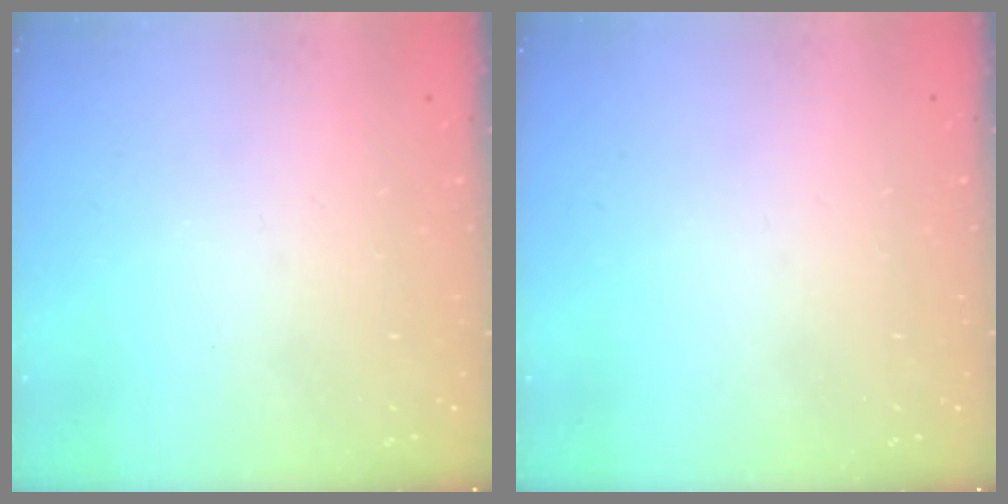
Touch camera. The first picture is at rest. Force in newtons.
{"total": 0.0}